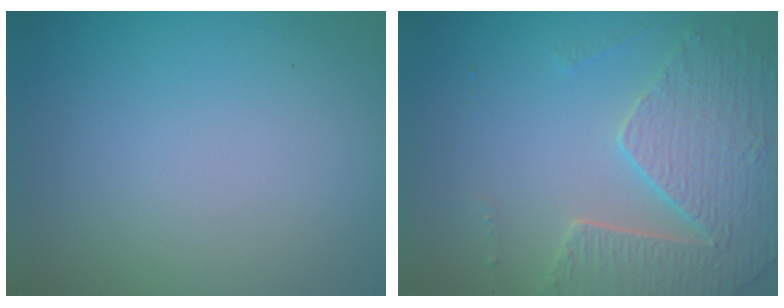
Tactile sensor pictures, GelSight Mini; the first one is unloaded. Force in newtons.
{"total": 4.9, "press": 4.5, "slide": 1.9}